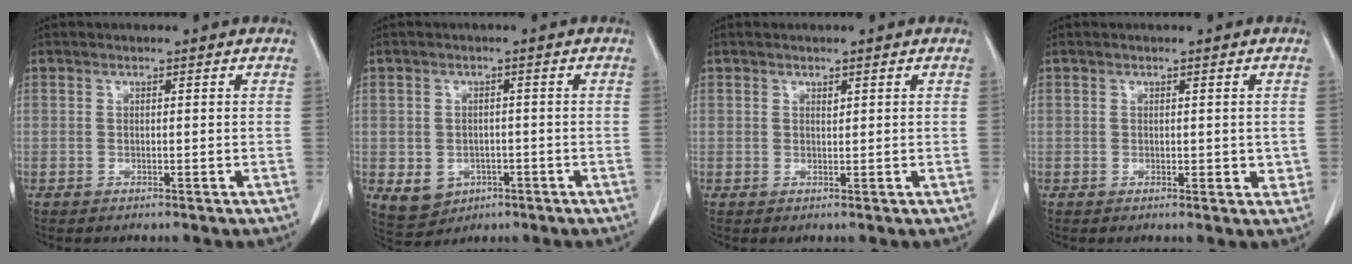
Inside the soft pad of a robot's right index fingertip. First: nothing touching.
{"total": 5.4, "force": [-1.7, 4.7, 1.9], "torque": [-0.027, 0.003, -0.009]}
{"total": 0.6, "force": [0.4, 0.2, 0.3], "torque": [-0.008, -0.004, 0.007]}
{"total": 2.4, "force": [0.0, 1.4, 1.9], "torque": [-0.018, -0.004, 0.003]}